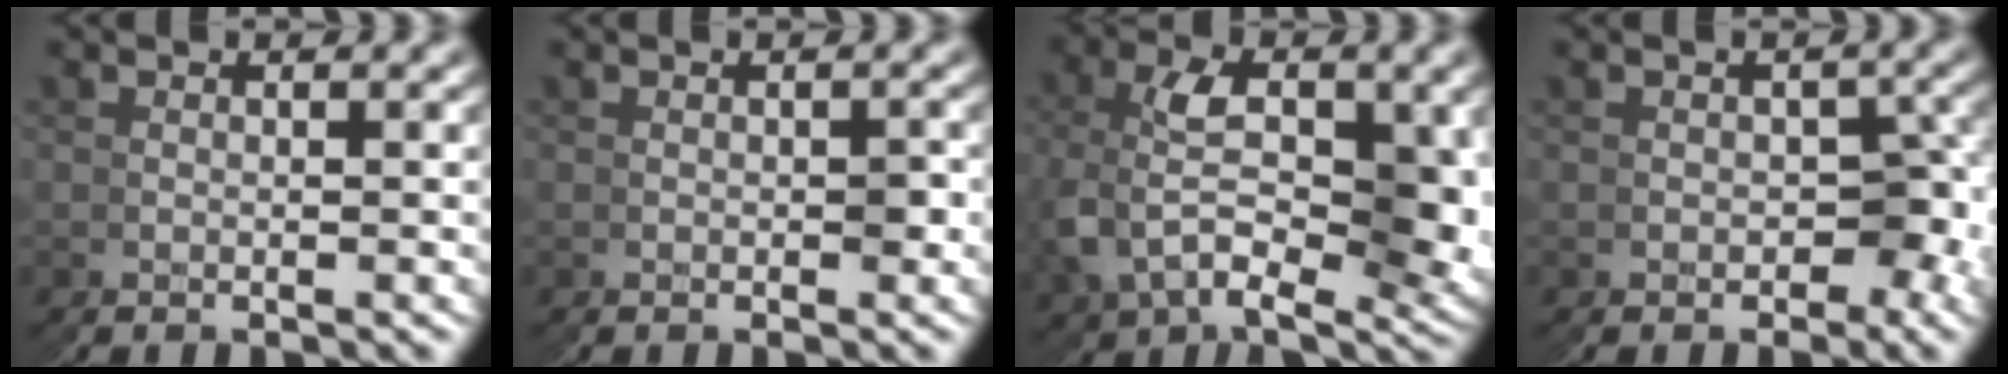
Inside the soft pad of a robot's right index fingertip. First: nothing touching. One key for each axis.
{"total": 0.8, "fx": -0.1, "fy": 0.6, "fz": 0.4, "tx": -0.004, "ty": 0.001, "tz": -0.001}
{"total": 8.0, "fx": 1.8, "fy": 5.1, "fz": 6.0, "tx": -0.110, "ty": -0.005, "tz": 0.037}
{"total": 4.0, "fx": -1.2, "fy": 3.3, "fz": 1.8, "tx": -0.030, "ty": -0.023, "tz": -0.010}